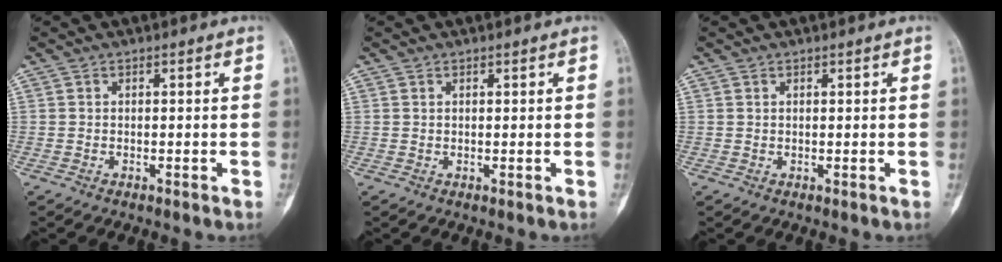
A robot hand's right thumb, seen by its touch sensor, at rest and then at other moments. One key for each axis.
{"total": 0.0}
{"total": 0.0}